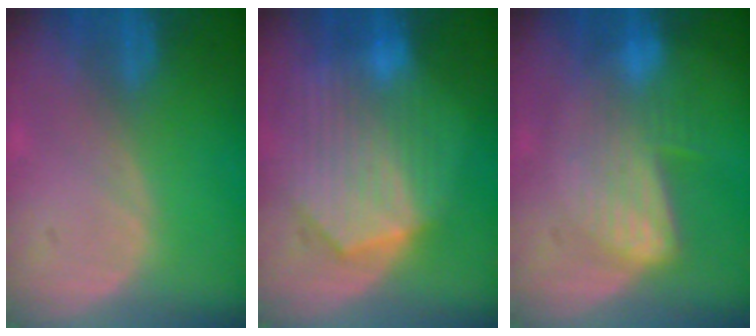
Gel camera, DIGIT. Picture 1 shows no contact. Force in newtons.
{"total": 10.4, "press": 9.2, "slide": 4.9}
{"total": 6.9, "press": 6.2, "slide": 2.9}